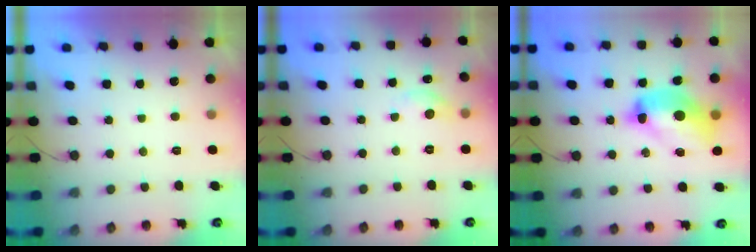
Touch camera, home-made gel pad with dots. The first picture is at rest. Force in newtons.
{"total": 5.9, "press": 5.9, "slide": 0.7}
{"total": 14.6, "press": 14.6, "slide": 1.2}